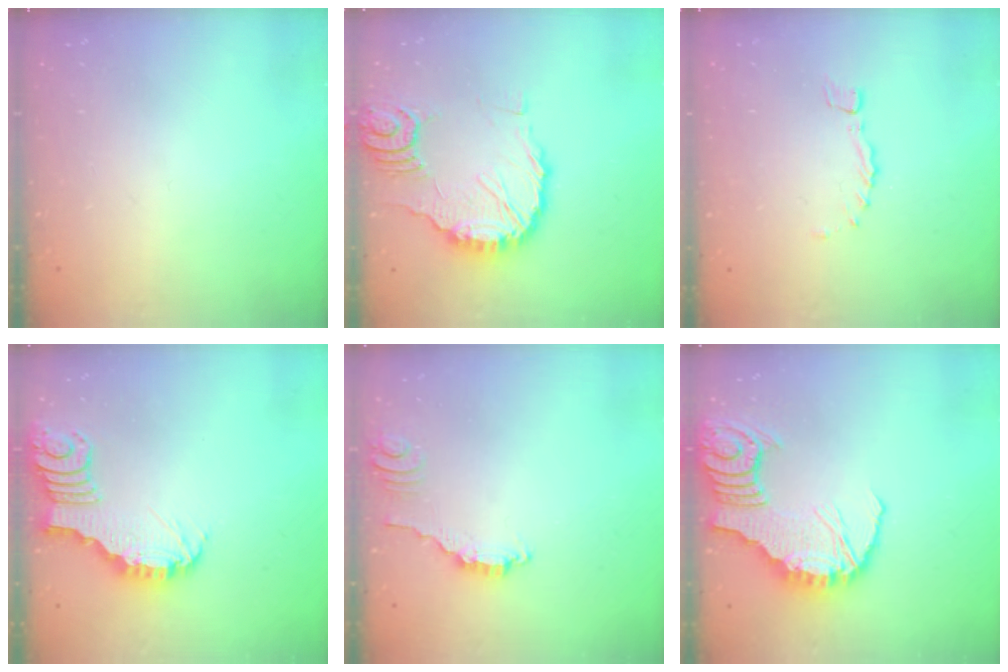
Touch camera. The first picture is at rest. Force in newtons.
{"total": 15.1, "press": 15.0, "slide": 1.7}
{"total": 0.0}
{"total": 3.5, "press": 3.5, "slide": 0.4}
{"total": 2.8, "press": 2.8, "slide": 0.2}
{"total": 13.9, "press": 13.8, "slide": 1.8}